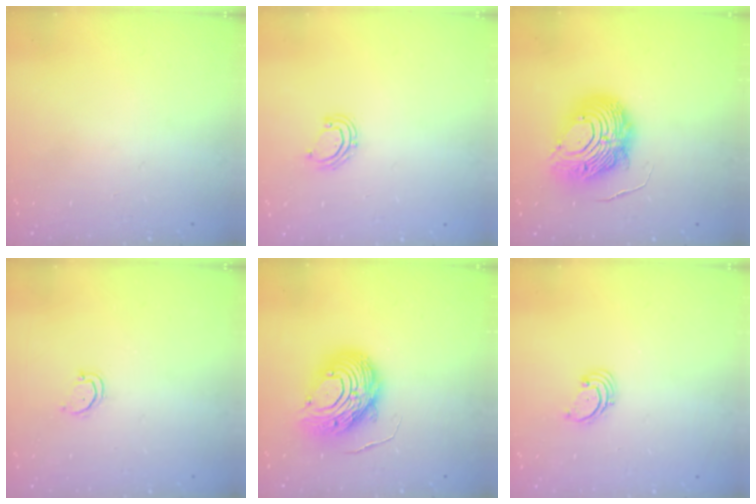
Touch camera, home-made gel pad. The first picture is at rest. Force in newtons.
{"total": 6.5, "press": 6.3, "slide": 1.6}
{"total": 12.2, "press": 12.2, "slide": 1.2}
{"total": 2.6, "press": 2.6, "slide": 0.2}
{"total": 12.8, "press": 12.7, "slide": 1.3}
{"total": 1.7, "press": 1.6, "slide": 0.2}